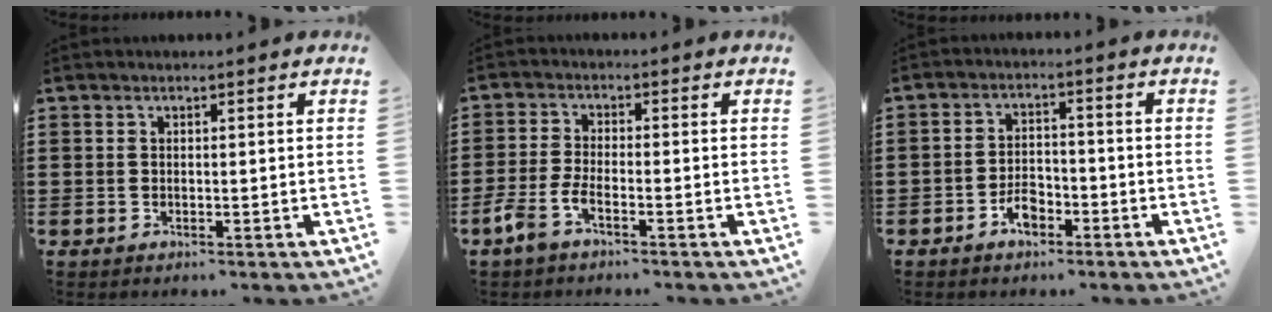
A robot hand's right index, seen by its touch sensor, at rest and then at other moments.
{"total": 3.8, "force": [-2.5, 0.8, 2.7], "torque": [-0.076, -0.007, -0.054]}
{"total": 3.9, "force": [-2.6, 2.0, 2.2], "torque": [-0.046, 0.001, -0.050]}